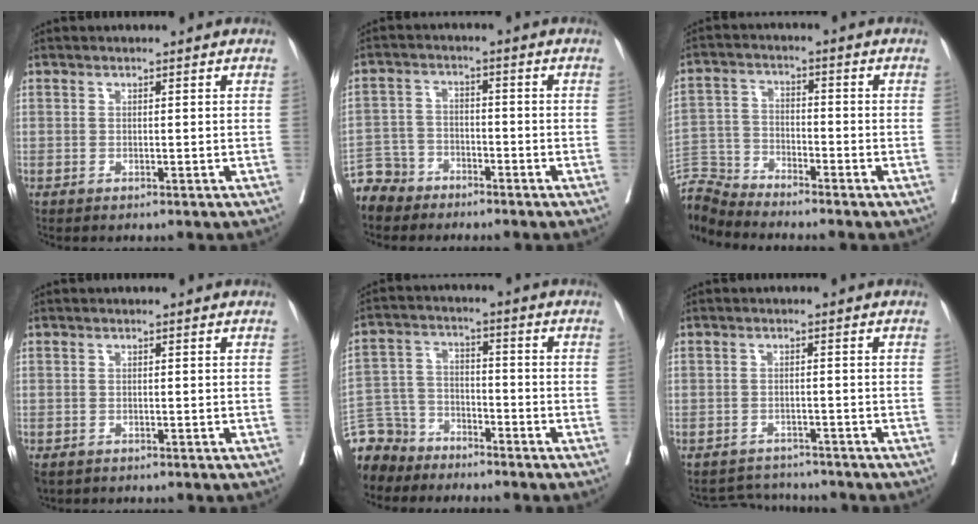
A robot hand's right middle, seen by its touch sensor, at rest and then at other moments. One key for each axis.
{"total": 6.5, "fx": -5.6, "fy": 3.4, "fz": 0.0, "tx": 0.001, "ty": -0.003, "tz": -0.112}
{"total": 7.9, "fx": -7.9, "fy": -0.5, "fz": -0.1, "tx": -0.005, "ty": 0.011, "tz": -0.154}
{"total": 2.2, "fx": -1.5, "fy": 1.5, "fz": 0.6, "tx": -0.015, "ty": -0.003, "tz": -0.024}
{"total": 10.5, "fx": -9.1, "fy": 5.2, "fz": 0.6, "tx": -0.029, "ty": 0.017, "tz": -0.172}
{"total": 4.3, "fx": -4.3, "fy": 0.4, "fz": -0.6, "tx": 0.009, "ty": 0.006, "tz": -0.066}